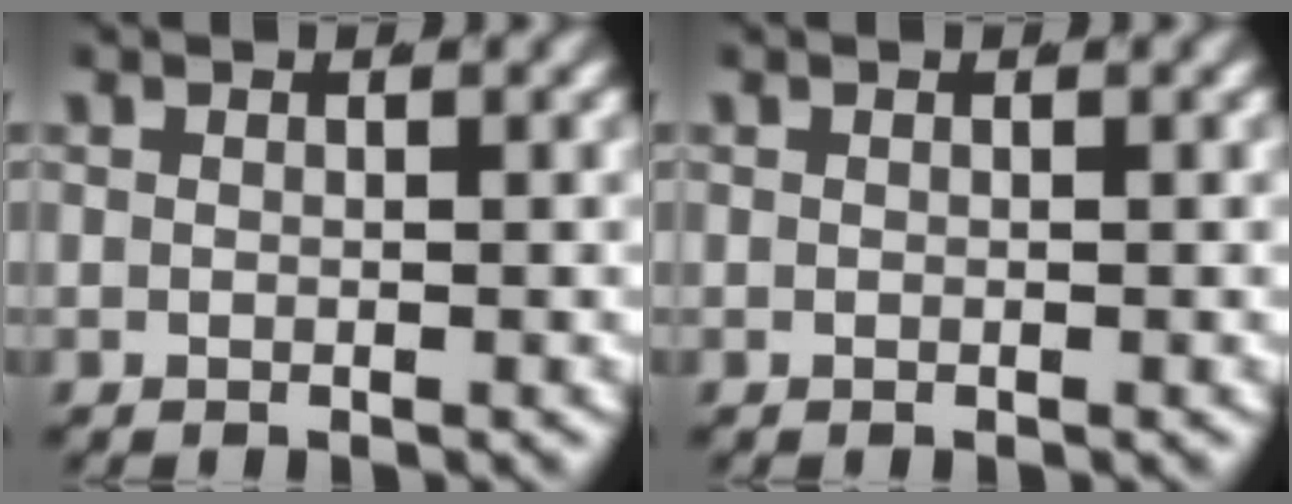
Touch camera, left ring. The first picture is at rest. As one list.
[{"total": 0.0}]